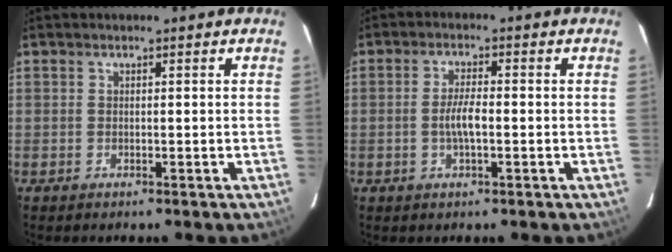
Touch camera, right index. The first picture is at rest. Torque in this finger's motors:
{"motor_torque": [0.47, -0.27, 0.42, 0.09]}